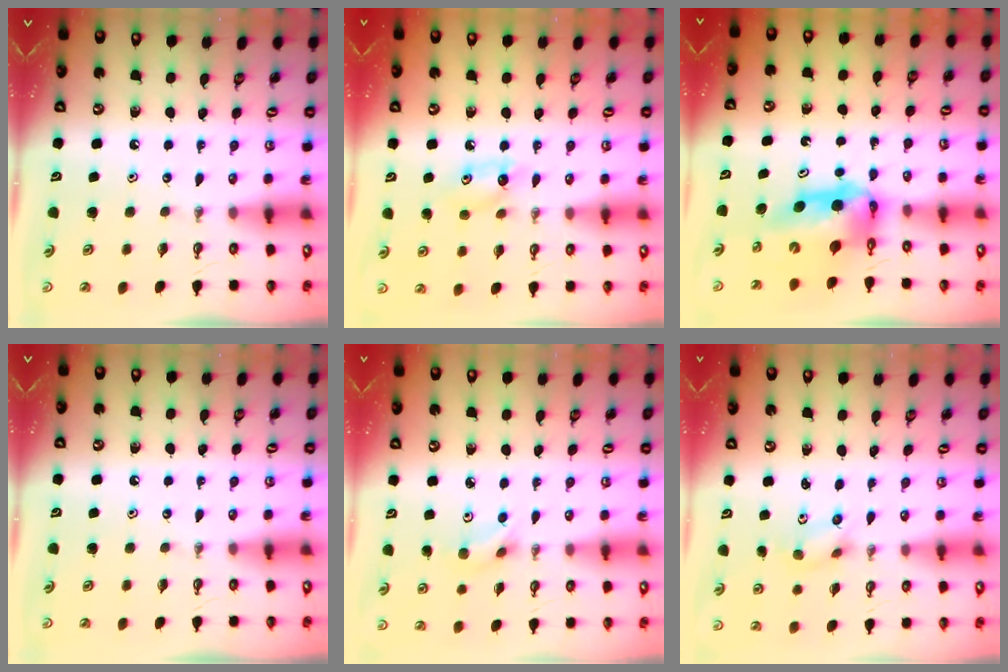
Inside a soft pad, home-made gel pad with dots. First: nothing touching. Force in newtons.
{"total": 6.1, "press": 6.0, "slide": 0.8}
{"total": 7.5, "press": 7.5, "slide": 0.8}
{"total": 0.0}
{"total": 4.8, "press": 4.7, "slide": 1.0}
{"total": 2.8, "press": 2.6, "slide": 1.1}